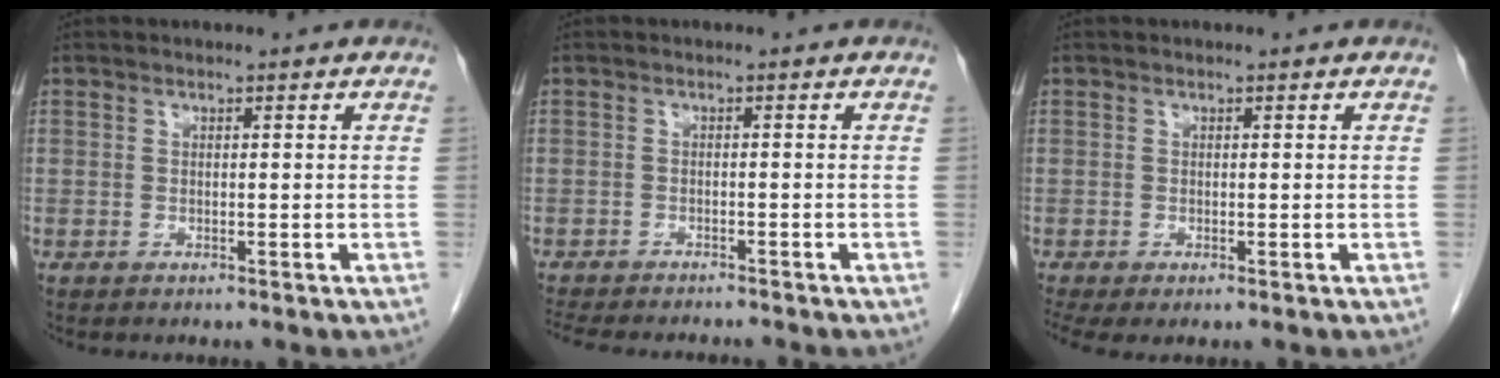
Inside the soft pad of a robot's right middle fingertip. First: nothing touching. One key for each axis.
{"total": 10.0, "fx": -9.1, "fy": 1.6, "fz": 3.7, "tx": -0.064, "ty": -0.012, "tz": -0.128}
{"total": 2.4, "fx": -1.5, "fy": 0.7, "fz": 1.8, "tx": -0.035, "ty": -0.012, "tz": -0.024}